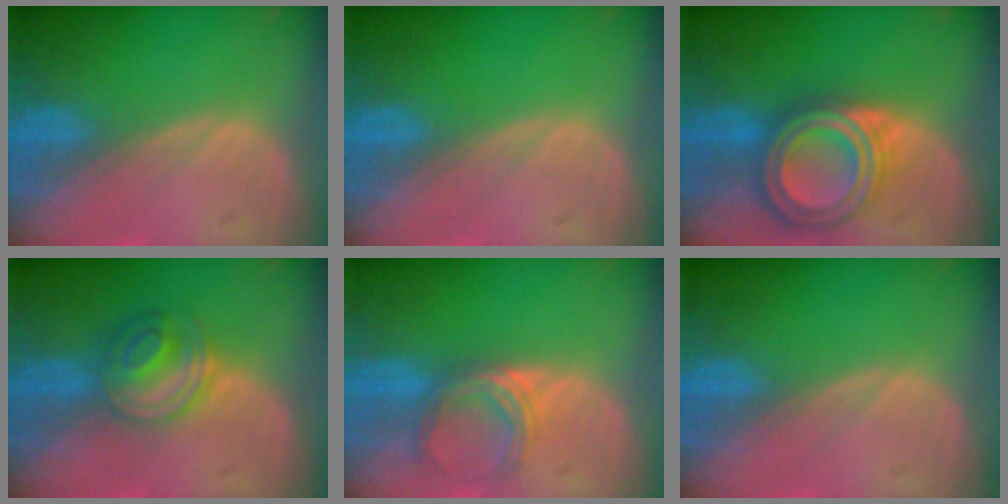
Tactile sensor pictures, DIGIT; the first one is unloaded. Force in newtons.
{"total": 0.0}
{"total": 8.0, "press": 8.0, "slide": 0.5}
{"total": 6.1, "press": 5.4, "slide": 2.8}
{"total": 5.1, "press": 4.5, "slide": 2.3}
{"total": 0.0}